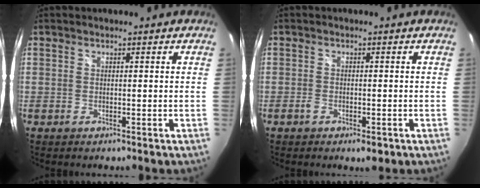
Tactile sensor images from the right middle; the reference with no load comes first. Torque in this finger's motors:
{"motor_torque": [0.92, -0.44, 0.02, 0.01]}